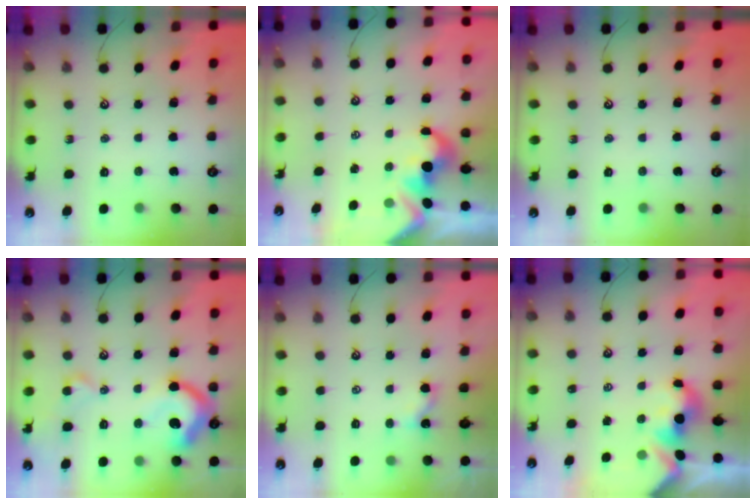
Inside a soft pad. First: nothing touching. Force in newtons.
{"total": 1.7, "press": 1.4, "slide": 0.9}
{"total": 0.0}
{"total": 12.4, "press": 12.2, "slide": 1.9}
{"total": 3.2, "press": 3.2, "slide": 0.0}
{"total": 1.5, "press": 1.5, "slide": 0.2}